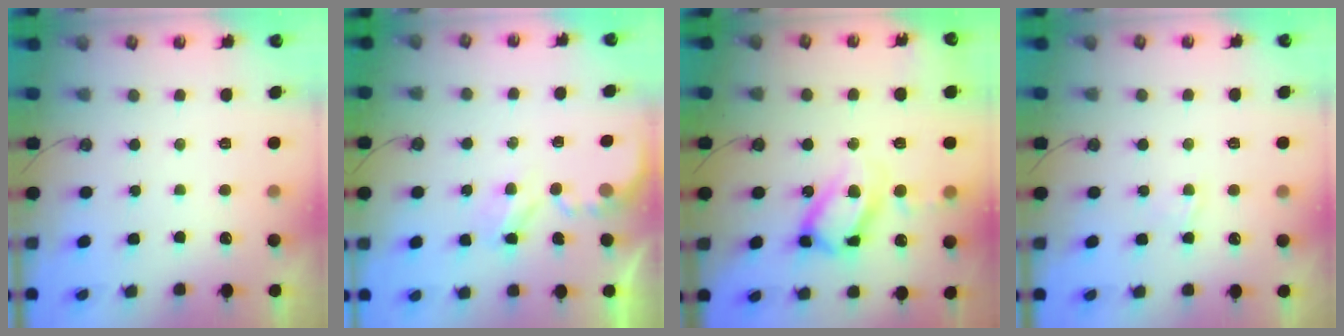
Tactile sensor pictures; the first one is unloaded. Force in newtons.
{"total": 2.8, "press": 2.8, "slide": 0.4}
{"total": 17.6, "press": 17.5, "slide": 1.5}
{"total": 2.8, "press": 2.8, "slide": 0.4}